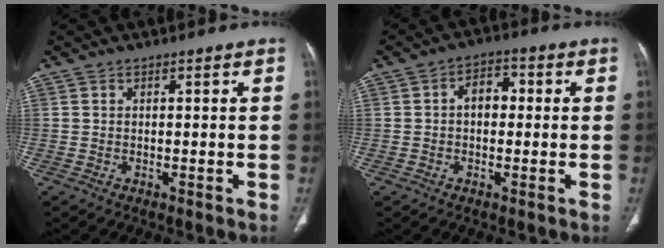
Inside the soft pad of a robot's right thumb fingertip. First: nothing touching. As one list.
[{"total": 4.9, "force": [0.2, 3.4, 3.6], "torque": [-0.043, 0.020, -0.005]}]